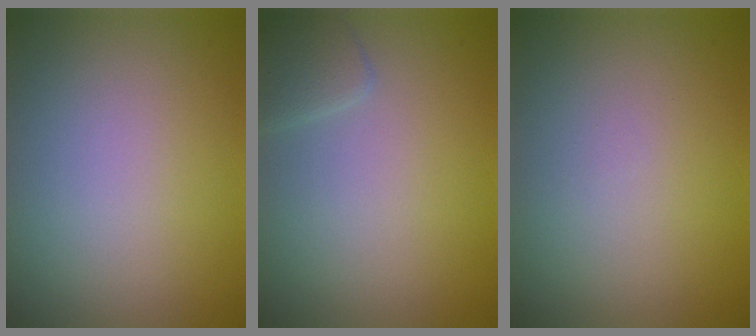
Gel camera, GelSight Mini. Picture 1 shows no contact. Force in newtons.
{"total": 1.4, "press": 1.4, "slide": 0.1}
{"total": 0.0}